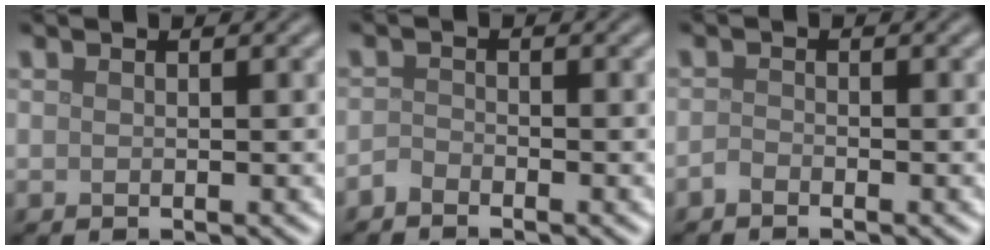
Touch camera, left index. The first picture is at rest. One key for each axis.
{"total": 1.1, "fx": -1.0, "fy": 0.3, "fz": 0.3, "tx": -0.004, "ty": 0.001, "tz": -0.024}
{"total": 0.8, "fx": -0.7, "fy": 0.2, "fz": 0.3, "tx": -0.007, "ty": -0.001, "tz": -0.016}